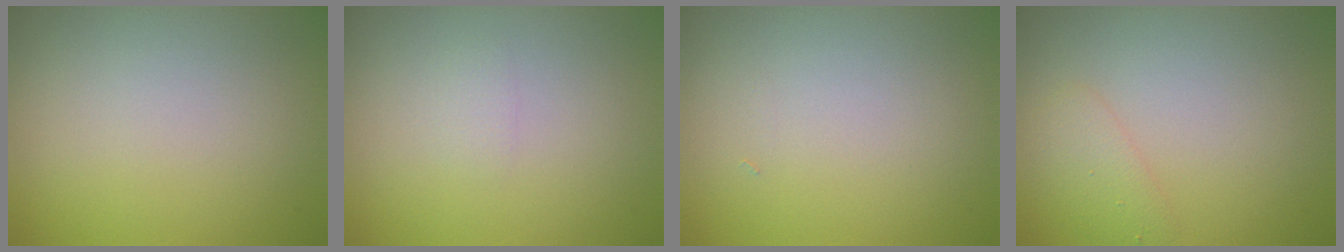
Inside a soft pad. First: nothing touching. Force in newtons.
{"total": 0.6, "press": 0.6, "slide": 0.1}
{"total": 0.0}
{"total": 1.7, "press": 1.7, "slide": 0.1}